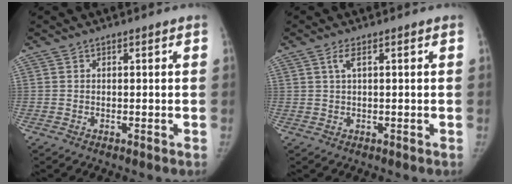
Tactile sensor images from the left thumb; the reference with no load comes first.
{"total": 1.4, "force": [0.5, 0.2, 1.3], "torque": [-0.039, 0.007, 0.015]}